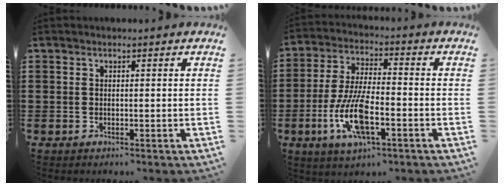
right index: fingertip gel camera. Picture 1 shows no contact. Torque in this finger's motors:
{"motor_torque": [1.91, 0.23, 1.06, 0.21]}